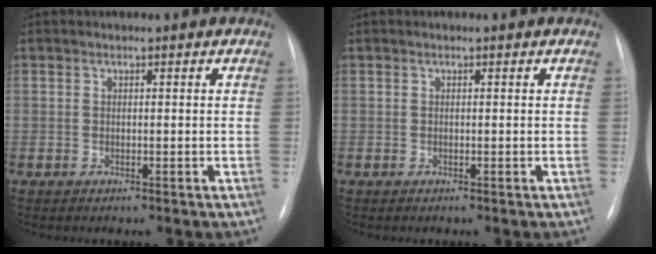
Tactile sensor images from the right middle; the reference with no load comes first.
{"total": 0.0}